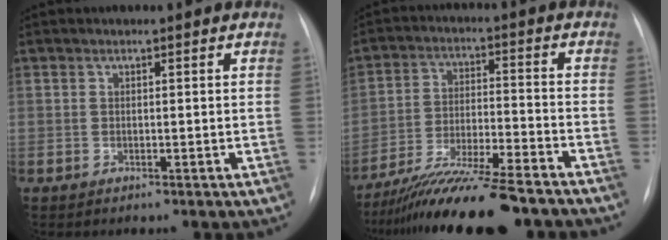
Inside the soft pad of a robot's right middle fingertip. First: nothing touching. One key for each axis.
{"total": 15.3, "fx": -13.0, "fy": 0.5, "fz": 8.1, "tx": -0.141, "ty": -0.021, "tz": -0.217}